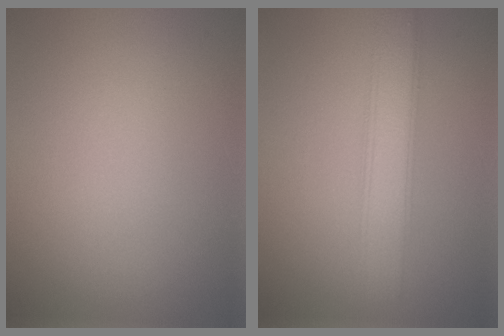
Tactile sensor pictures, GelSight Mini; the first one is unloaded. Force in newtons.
{"total": 3.9, "press": 3.9, "slide": 0.1}